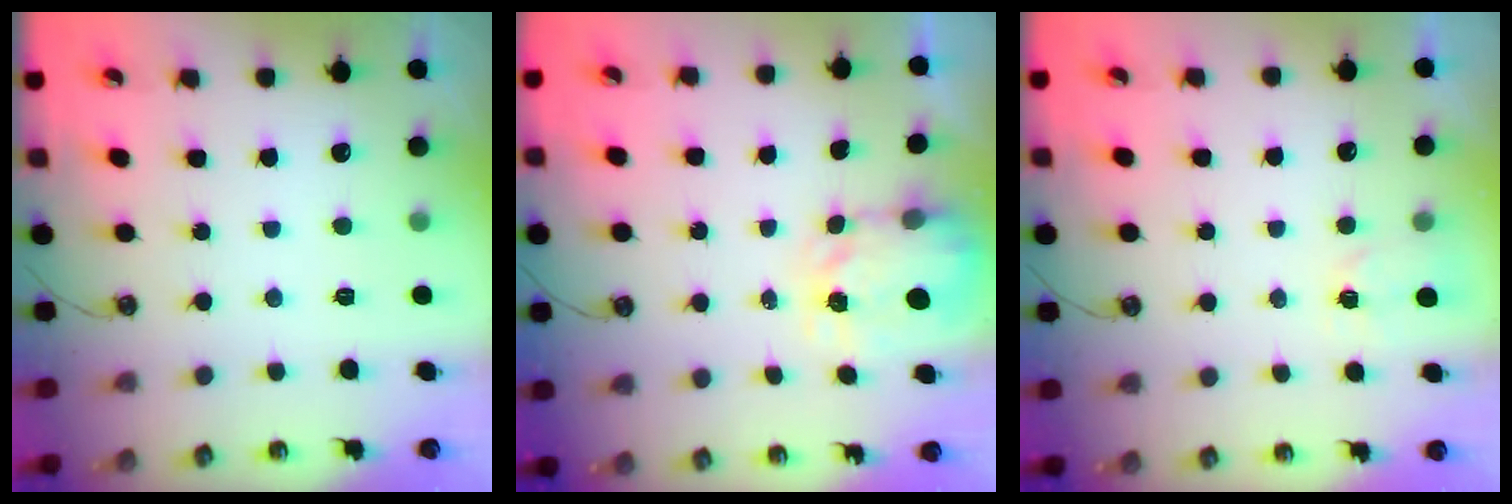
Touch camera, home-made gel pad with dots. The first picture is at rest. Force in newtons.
{"total": 3.4, "press": 3.4, "slide": 0.3}
{"total": 2.5, "press": 2.5, "slide": 0.4}